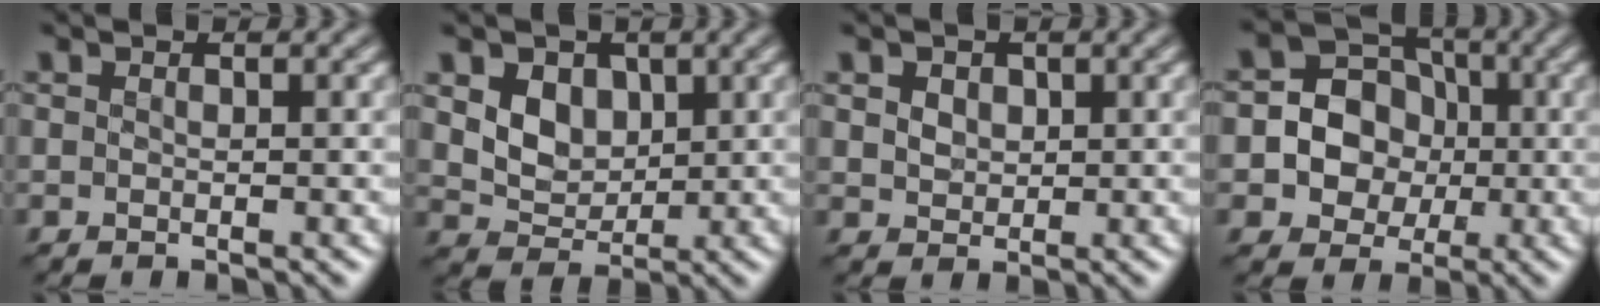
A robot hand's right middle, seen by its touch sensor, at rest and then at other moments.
{"total": 4.5, "force": [1.4, 3.6, 2.3], "torque": [-0.062, -0.012, 0.031]}
{"total": 3.2, "force": [1.6, 2.3, 1.6], "torque": [-0.043, 0.012, 0.024]}
{"total": 6.7, "force": [-0.7, 6.1, 2.7], "torque": [-0.029, 0.017, -0.031]}